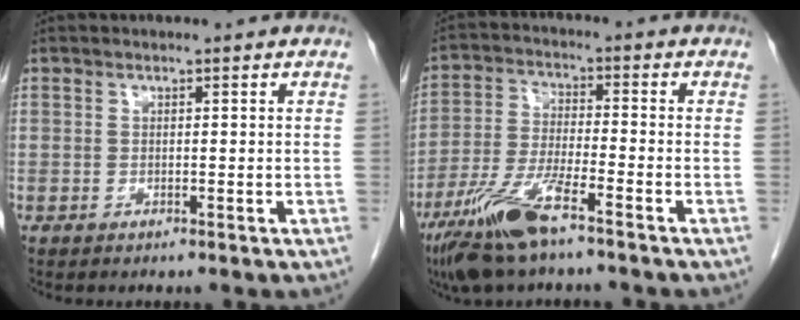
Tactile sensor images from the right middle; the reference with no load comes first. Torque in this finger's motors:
{"motor_torque": [1.17, -0.97, 0.62, 0.16]}